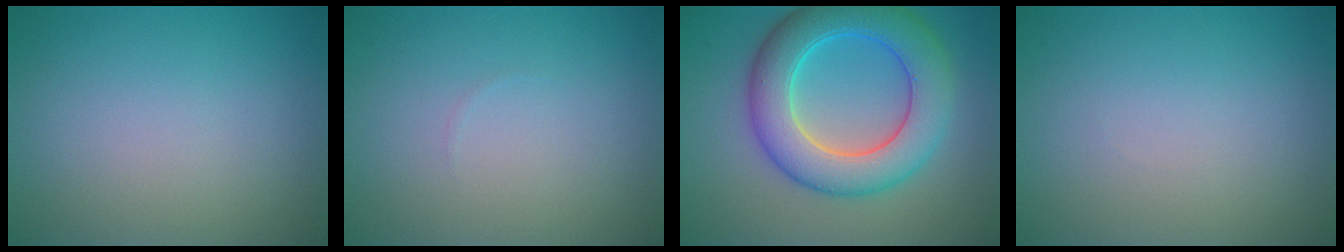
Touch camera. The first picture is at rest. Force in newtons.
{"total": 0.0}
{"total": 8.3, "press": 8.3, "slide": 0.3}
{"total": 0.0}